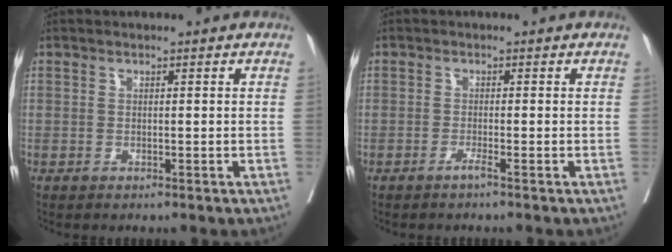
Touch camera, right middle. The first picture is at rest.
{"total": 1.0, "force": [-0.7, -0.3, 0.6], "torque": [-0.008, 0.001, -0.016]}